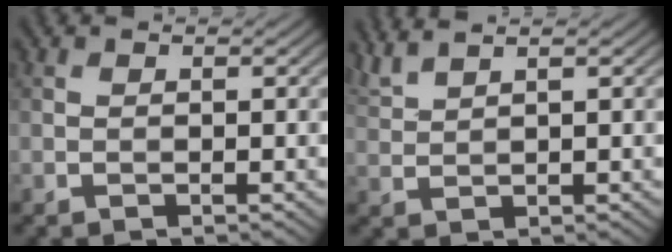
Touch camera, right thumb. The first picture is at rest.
{"total": 3.2, "force": [2.7, 0.4, 1.7], "torque": [-0.035, 0.011, 0.058]}